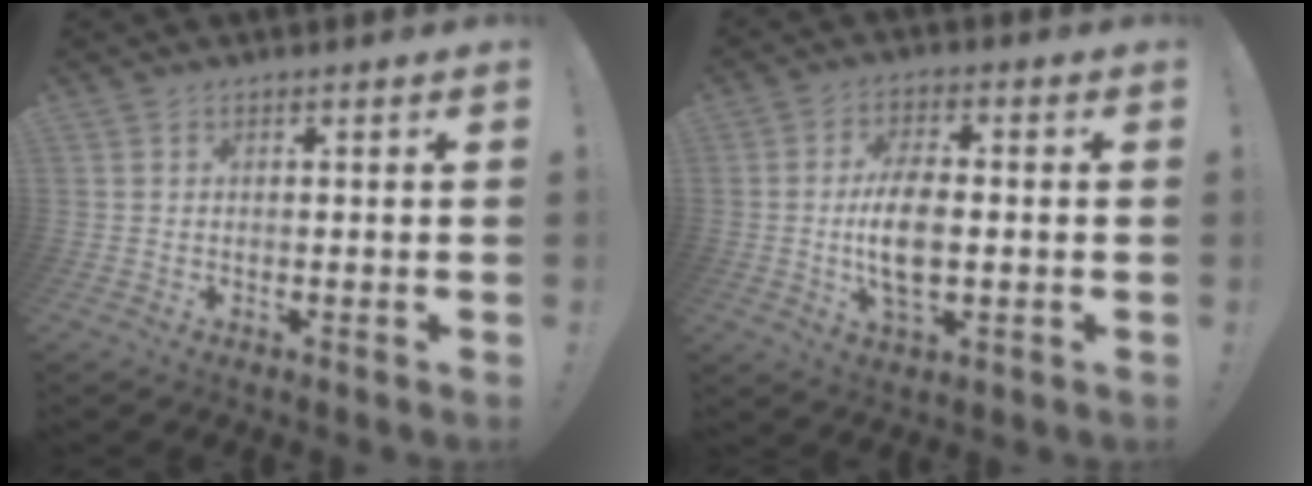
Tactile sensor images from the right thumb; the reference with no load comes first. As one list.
[{"total": 10.6, "force": [-0.8, 5.2, 9.2], "torque": [-0.175, -0.001, -0.016]}]